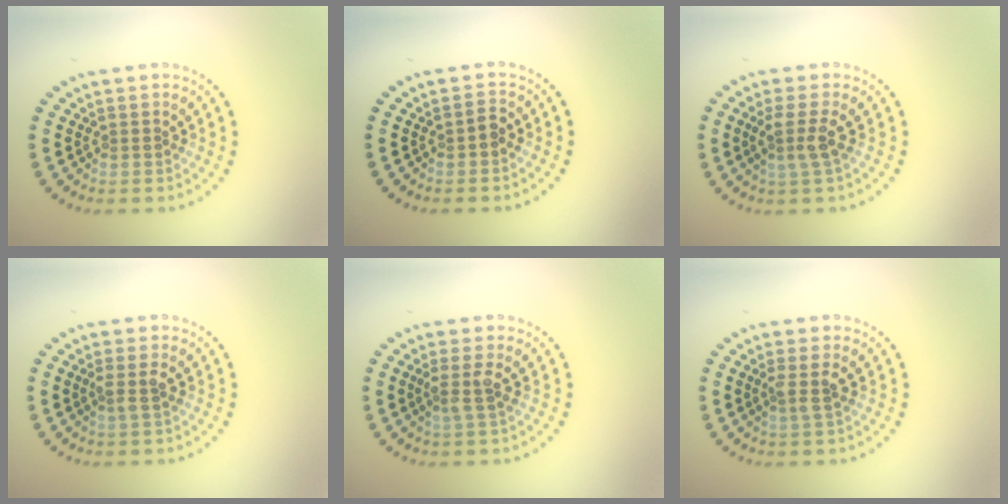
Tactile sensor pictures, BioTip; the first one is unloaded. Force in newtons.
{"total": 1.1, "press": 1.0, "slide": 0.3}
{"total": 2.2, "press": 1.8, "slide": 1.3}
{"total": 1.5, "press": 1.1, "slide": 0.9}
{"total": 1.8, "press": 1.3, "slide": 1.3}
{"total": 1.7, "press": 1.3, "slide": 1.1}